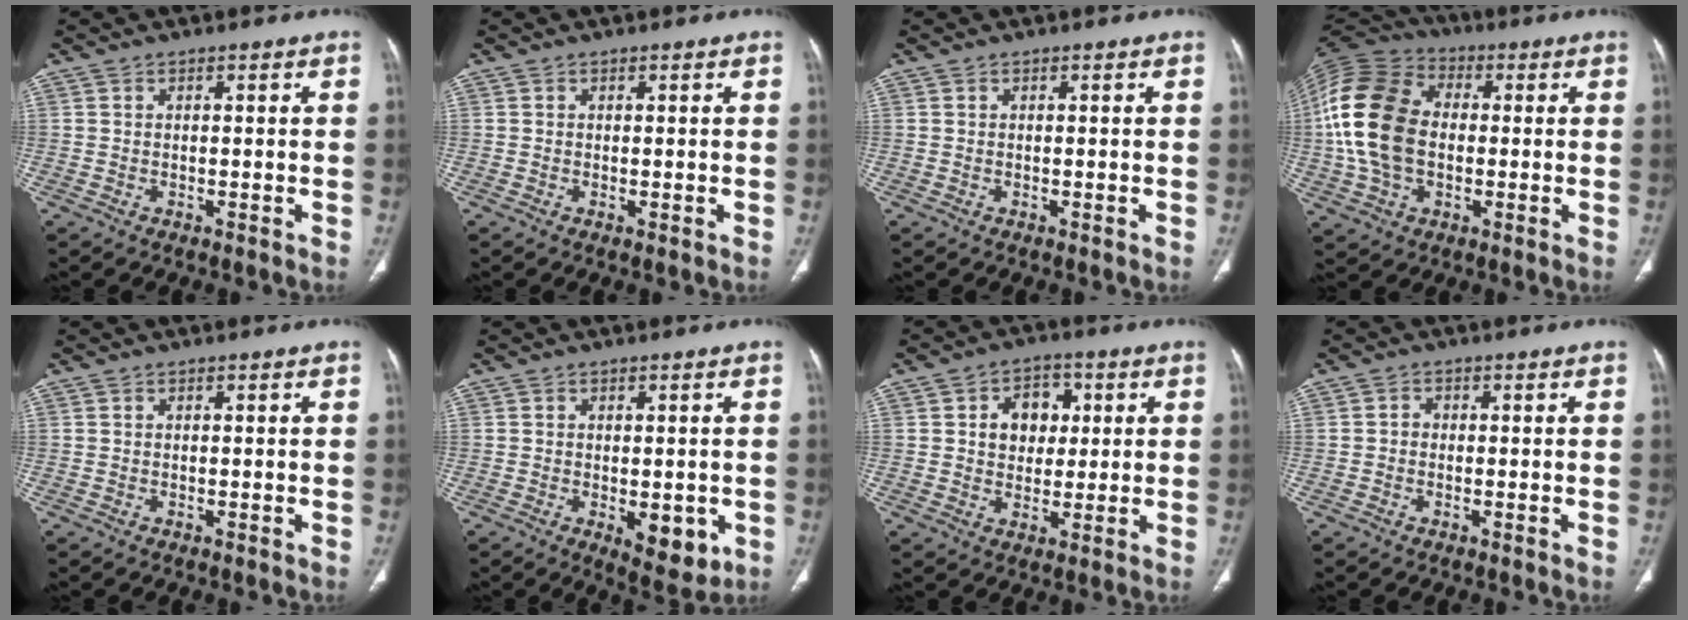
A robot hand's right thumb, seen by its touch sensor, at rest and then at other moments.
{"total": 0.0}
{"total": 0.0}
{"total": 18.3, "force": [0.0, 12.6, 13.3], "torque": [-0.265, 0.024, -0.005]}
{"total": 0.0}
{"total": 7.2, "force": [-1.8, 3.5, 6.0], "torque": [-0.060, -0.011, -0.013]}
{"total": 7.8, "force": [1.7, 6.1, 4.6], "torque": [-0.029, 0.001, 0.025]}
{"total": 1.3, "force": [-0.3, 1.1, 0.6], "torque": [-0.002, 0.005, -0.009]}